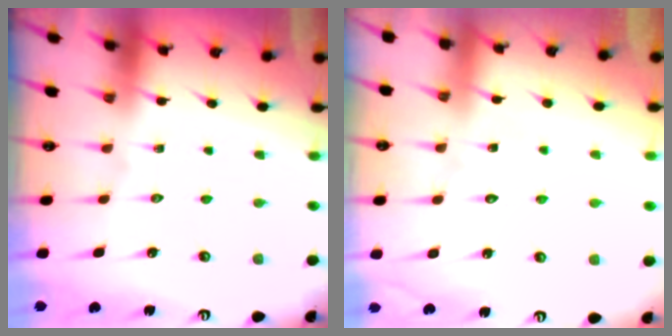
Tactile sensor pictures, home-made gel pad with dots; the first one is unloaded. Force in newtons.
{"total": 4.2, "press": 4.1, "slide": 0.4}